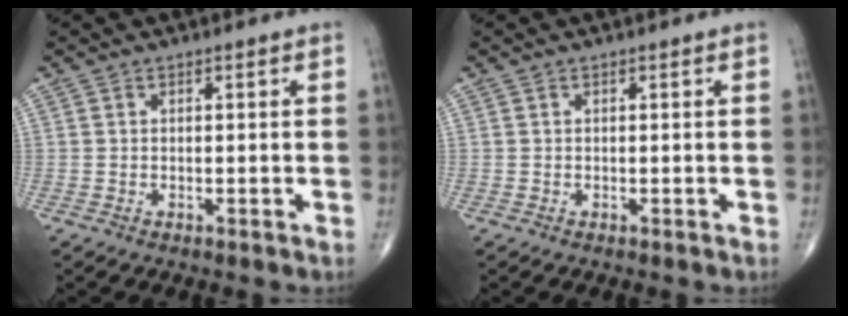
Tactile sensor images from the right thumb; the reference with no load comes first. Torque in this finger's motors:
{"motor_torque": [0.08, 0.08, 0.00, 0.00, 0.02]}